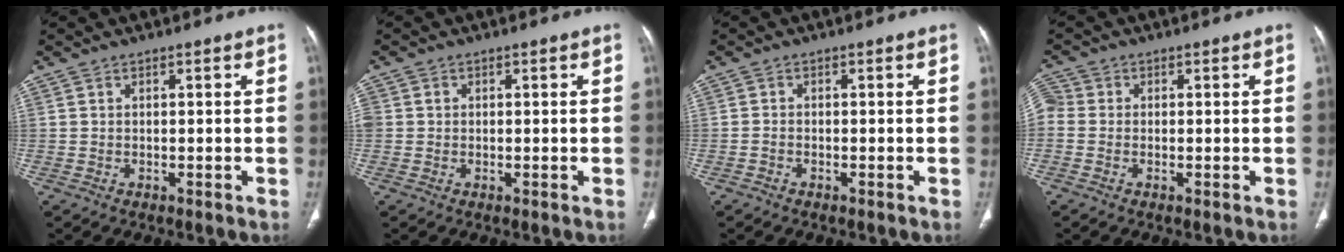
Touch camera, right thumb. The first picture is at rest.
{"total": 2.0, "force": [0.2, 1.8, 0.8], "torque": [-0.017, 0.008, 0.007]}
{"total": 0.8, "force": [-0.6, 0.5, 0.4], "torque": [-0.010, 0.003, -0.013]}
{"total": 3.6, "force": [-0.2, 2.9, 2.2], "torque": [-0.056, 0.009, -0.016]}